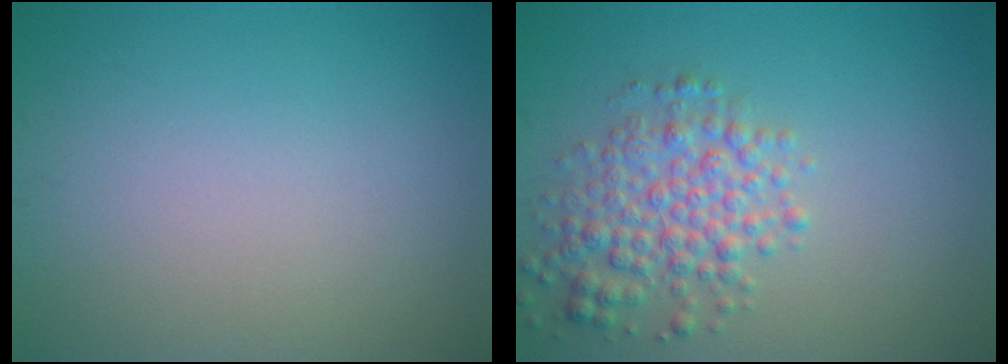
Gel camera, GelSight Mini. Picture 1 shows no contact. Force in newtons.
{"total": 4.2, "press": 4.2, "slide": 0.1}